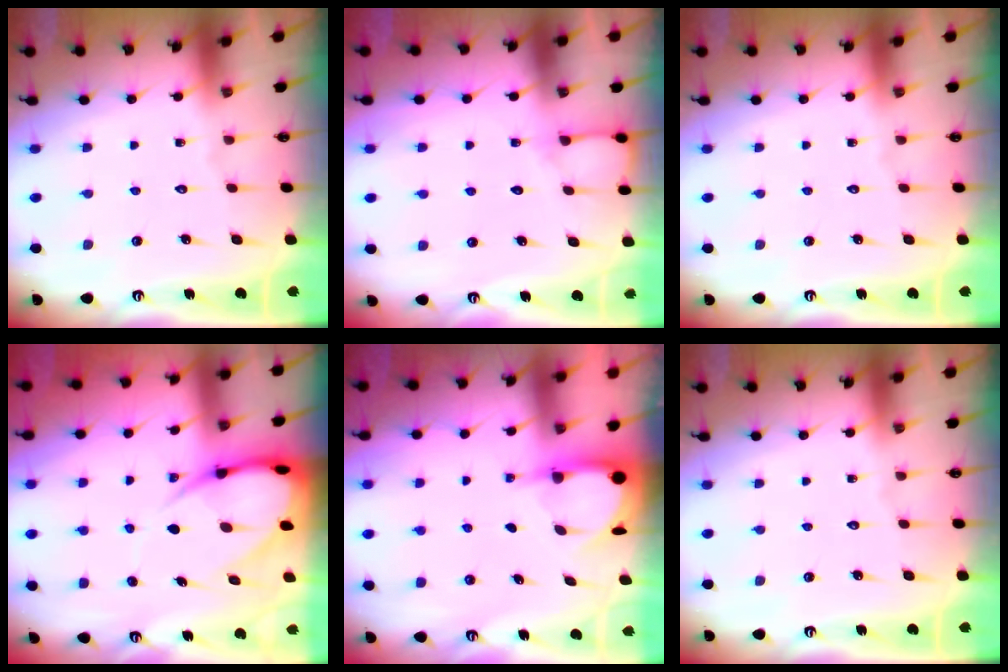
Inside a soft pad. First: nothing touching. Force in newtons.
{"total": 5.2, "press": 5.1, "slide": 0.5}
{"total": 0.0}
{"total": 12.0, "press": 12.0, "slide": 1.2}
{"total": 3.9, "press": 3.9, "slide": 0.3}
{"total": 0.0}